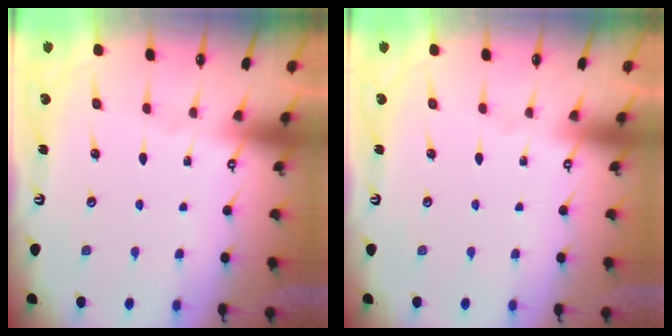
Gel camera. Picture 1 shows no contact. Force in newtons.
{"total": 0.0}